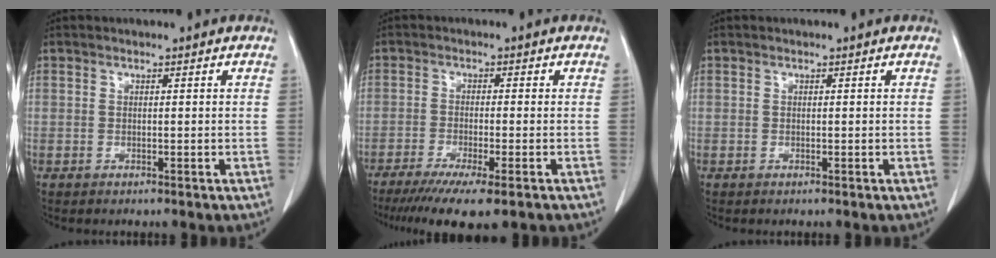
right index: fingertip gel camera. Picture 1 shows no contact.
{"total": 10.4, "force": [-7.4, 1.0, 7.2], "torque": [-0.105, -0.024, -0.115]}
{"total": 0.0}